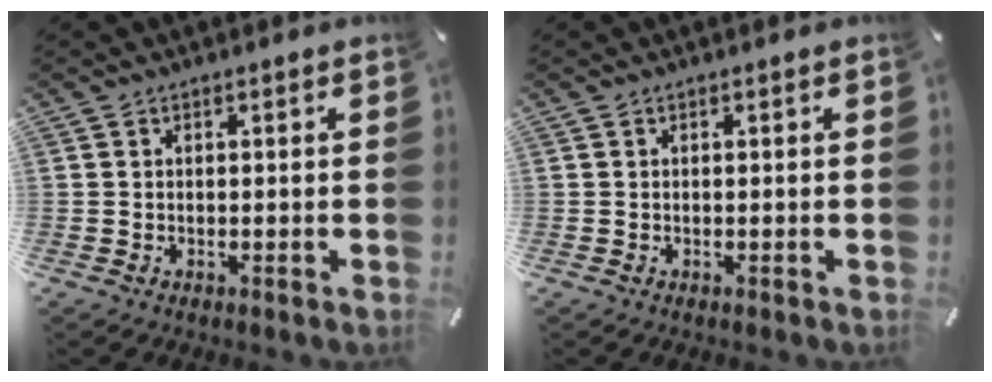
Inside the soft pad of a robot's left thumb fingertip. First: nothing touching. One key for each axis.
{"total": 0.0}